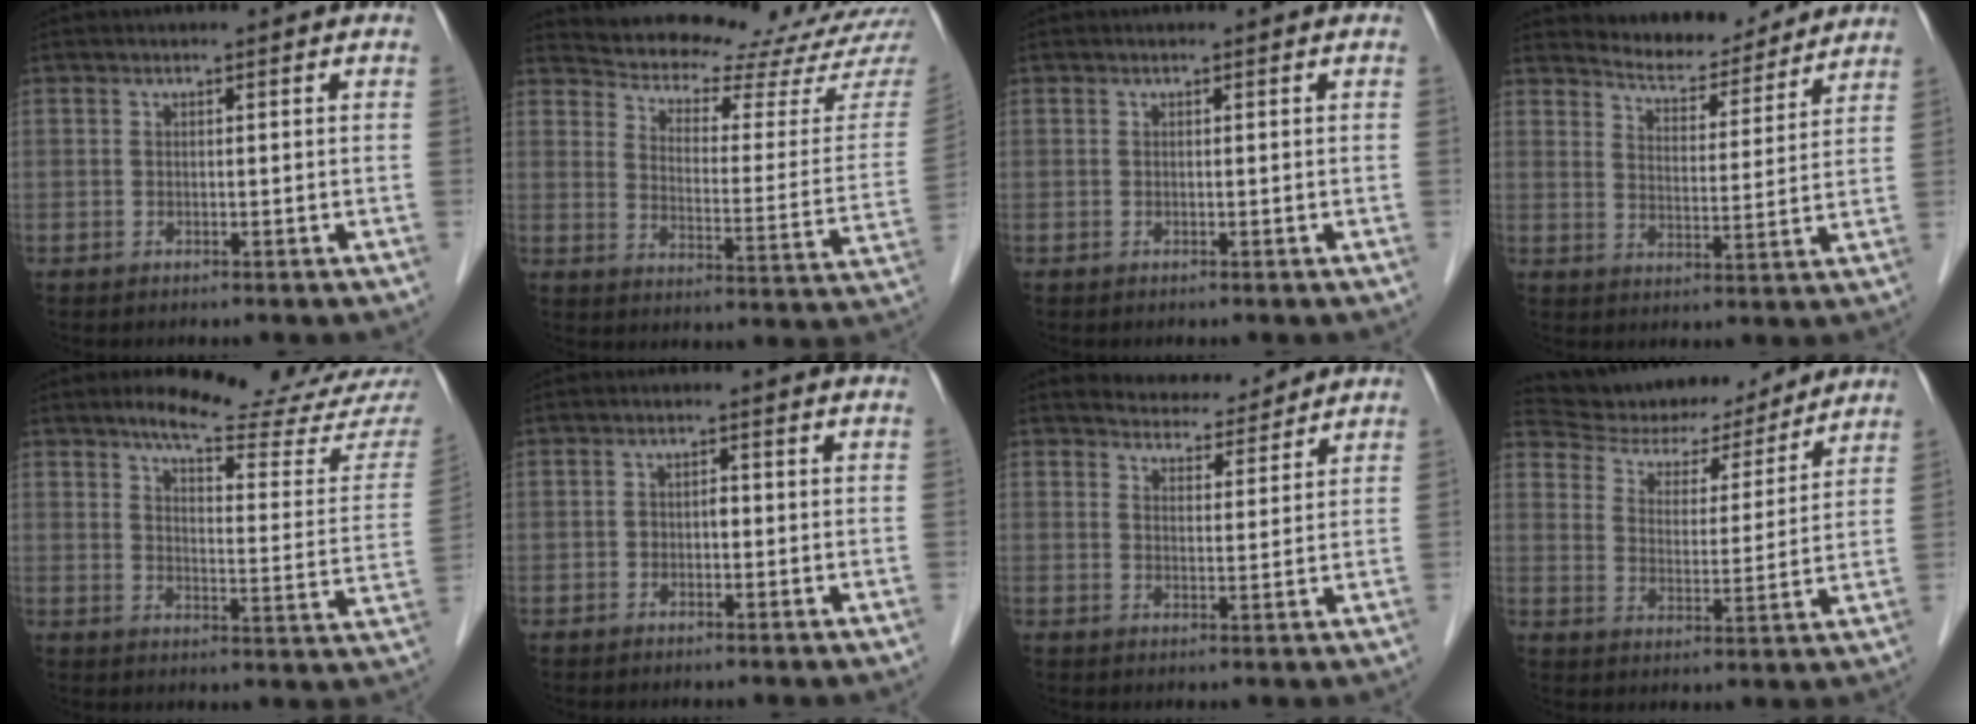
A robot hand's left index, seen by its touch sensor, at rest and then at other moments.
{"total": 20.4, "force": [19.1, 3.1, 6.5], "torque": [-0.098, -0.070, 0.226]}
{"total": 0.0}
{"total": 10.5, "force": [10.1, 2.1, 1.7], "torque": [-0.023, 0.001, 0.146]}
{"total": 18.5, "force": [16.4, 1.6, 8.4], "torque": [-0.104, -0.062, 0.191]}
{"total": 1.4, "force": [-0.3, 0.9, 1.0], "torque": [-0.013, 0.005, -0.008]}
{"total": 5.9, "force": [5.7, 1.3, 0.7], "torque": [-0.013, 0.004, 0.083]}
{"total": 16.2, "force": [15.2, 4.3, 3.6], "torque": [-0.055, 0.007, 0.223]}